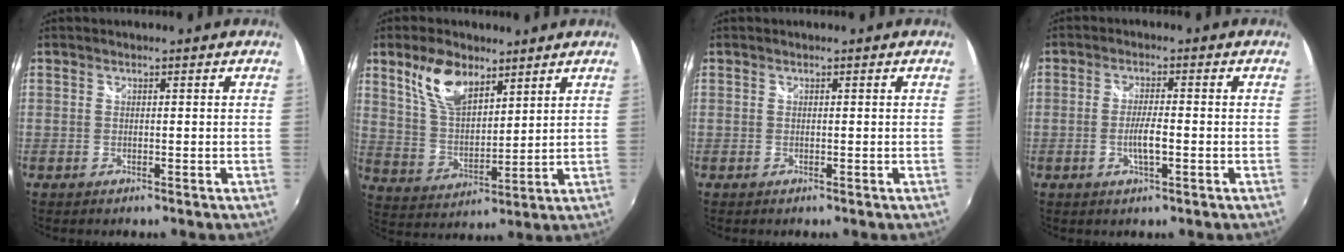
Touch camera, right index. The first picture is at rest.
{"total": 11.0, "force": [6.8, 5.4, 6.7], "torque": [-0.128, 0.013, 0.139]}
{"total": 0.0}
{"total": 3.9, "force": [-1.0, 0.6, 3.7], "torque": [-0.072, -0.001, -0.018]}